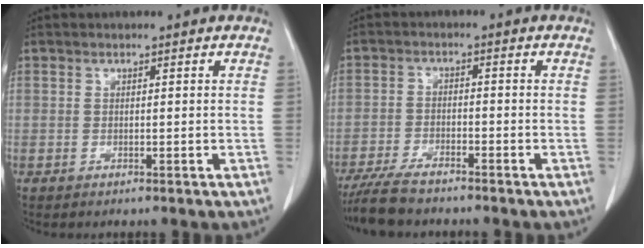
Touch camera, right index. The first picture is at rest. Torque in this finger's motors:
{"motor_torque": [0.60, -0.55, 0.19, 0.05]}